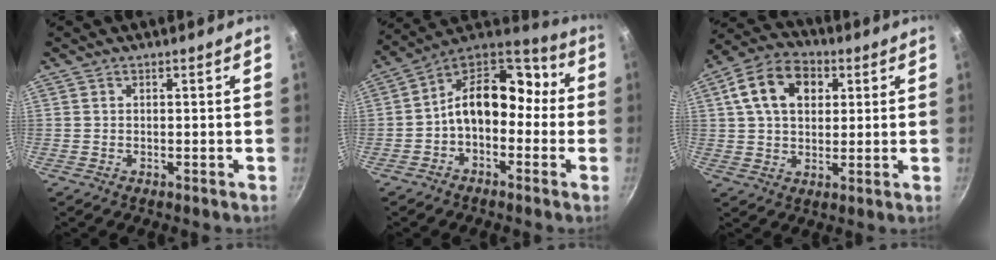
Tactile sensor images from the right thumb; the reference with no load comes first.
{"total": 15.1, "force": [-1.4, 10.5, 10.7], "torque": [-0.137, 0.062, -0.044]}
{"total": 12.9, "force": [3.9, 9.0, 8.4], "torque": [-0.131, 0.012, 0.052]}